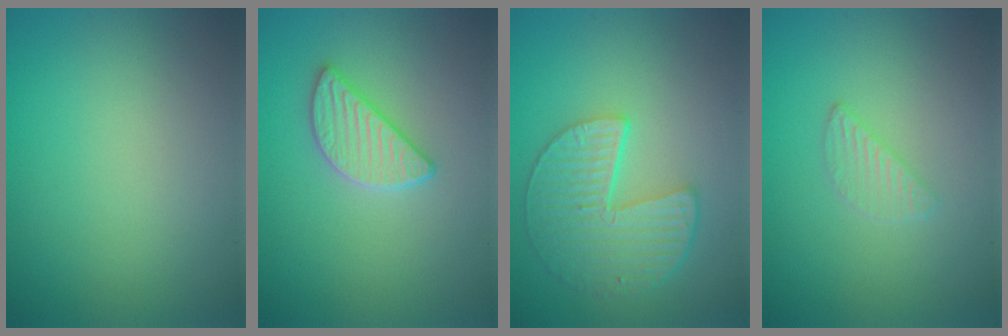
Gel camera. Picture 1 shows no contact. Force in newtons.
{"total": 2.9, "press": 2.8, "slide": 0.9}
{"total": 5.8, "press": 4.5, "slide": 3.6}
{"total": 1.5, "press": 1.5, "slide": 0.2}